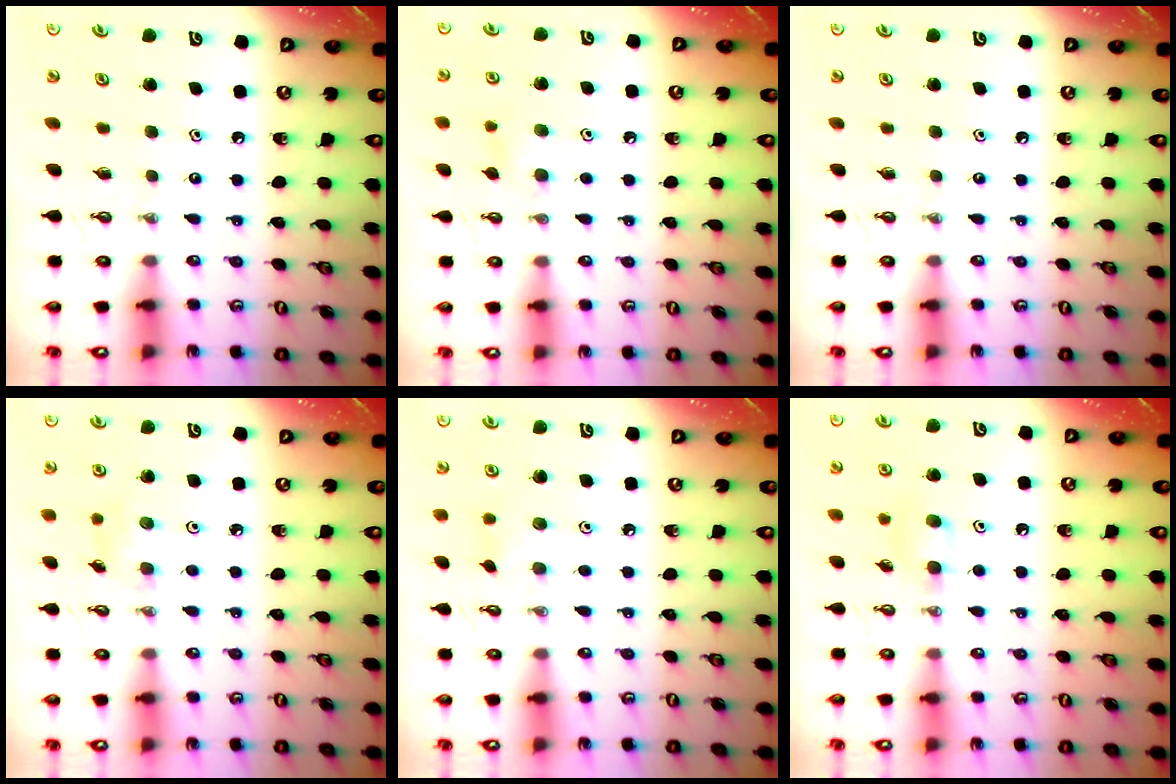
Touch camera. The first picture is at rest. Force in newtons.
{"total": 6.0, "press": 5.9, "slide": 1.3}
{"total": 0.0}
{"total": 4.9, "press": 4.5, "slide": 1.9}
{"total": 6.3, "press": 5.5, "slide": 3.1}
{"total": 6.3, "press": 6.2, "slide": 1.3}